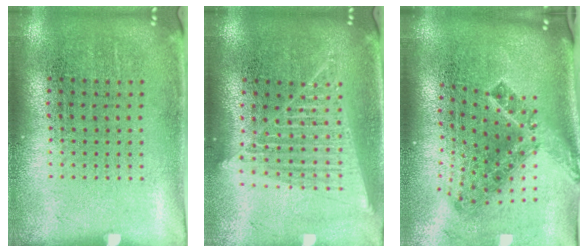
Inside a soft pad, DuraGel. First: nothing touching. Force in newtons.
{"total": 1.9, "press": 1.7, "slide": 0.8}
{"total": 2.2, "press": 1.4, "slide": 1.7}